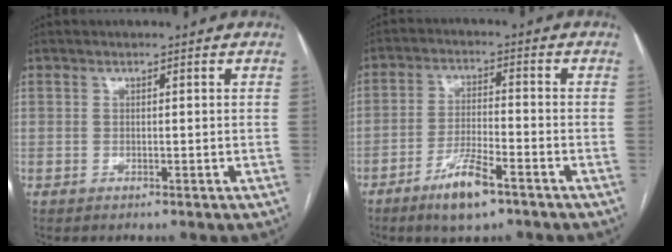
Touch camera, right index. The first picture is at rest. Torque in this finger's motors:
{"motor_torque": [0.43, -0.41, 0.38, 0.08]}